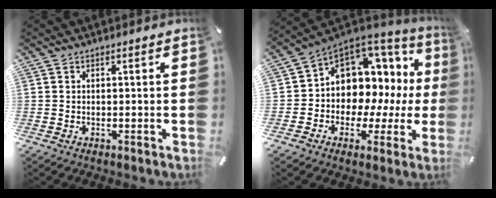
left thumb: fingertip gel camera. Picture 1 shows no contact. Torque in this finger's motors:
{"motor_torque": [2.50, 2.51, 1.91, -0.07, 0.15]}